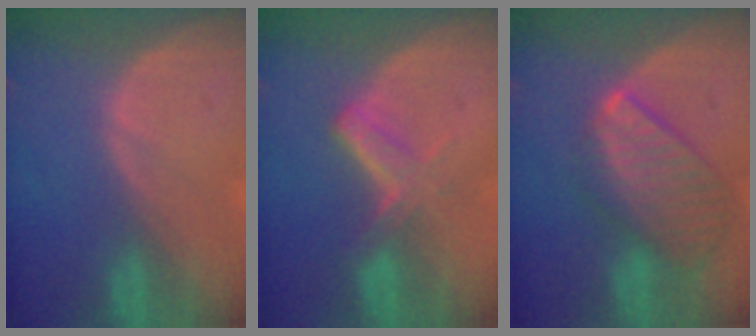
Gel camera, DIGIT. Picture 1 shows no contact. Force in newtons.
{"total": 5.6, "press": 4.8, "slide": 2.8}
{"total": 9.8, "press": 8.5, "slide": 4.8}